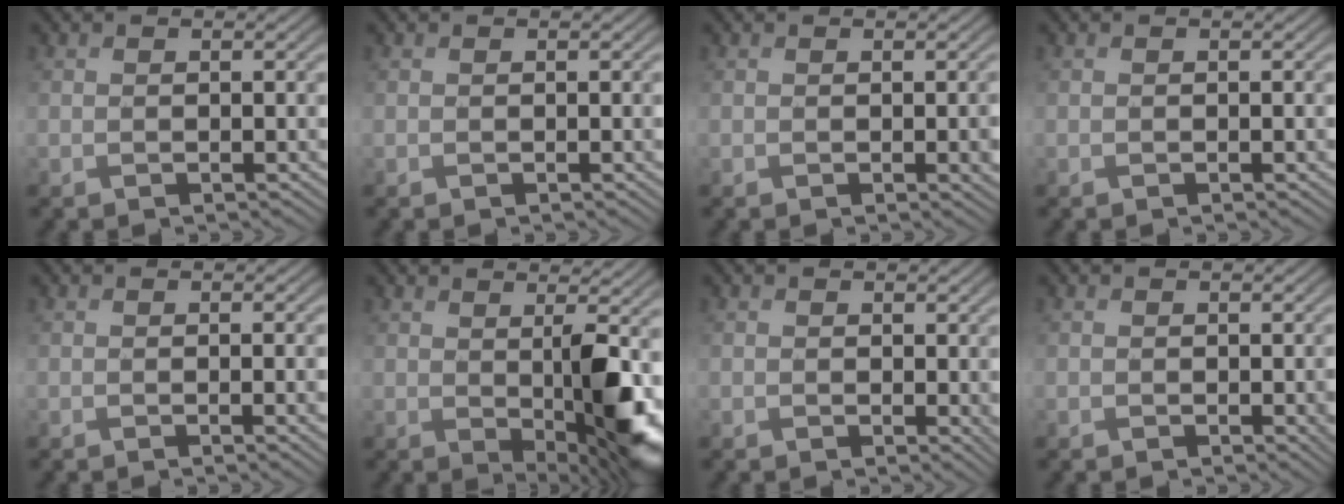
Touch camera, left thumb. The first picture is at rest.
{"total": 0.0}
{"total": 1.2, "force": [-0.2, 0.5, 1.1], "torque": [-0.013, -0.007, -0.002]}
{"total": 0.7, "force": [-0.5, 0.3, 0.3], "torque": [-0.004, -0.005, -0.013]}
{"total": 2.3, "force": [-0.2, 0.4, 2.2], "torque": [-0.033, 0.000, -0.005]}
{"total": 7.1, "force": [0.6, 2.6, 6.6], "torque": [-0.102, -0.011, 0.013]}
{"total": 1.3, "force": [0.4, 0.8, 0.9], "torque": [-0.012, -0.004, 0.009]}
{"total": 0.8, "force": [0.1, 0.5, 0.6], "torque": [-0.007, -0.004, 0.001]}